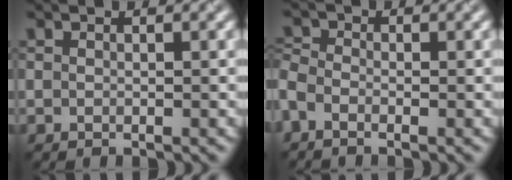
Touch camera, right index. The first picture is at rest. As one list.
[{"total": 2.1, "force": [-1.2, 1.1, 1.3], "torque": [-0.042, -0.006, -0.032]}]